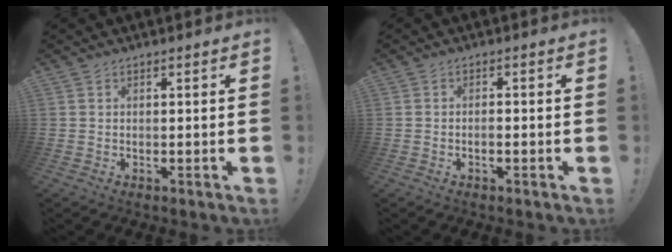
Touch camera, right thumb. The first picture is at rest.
{"total": 1.1, "force": [-0.6, 0.3, 0.8], "torque": [-0.013, 0.003, -0.011]}